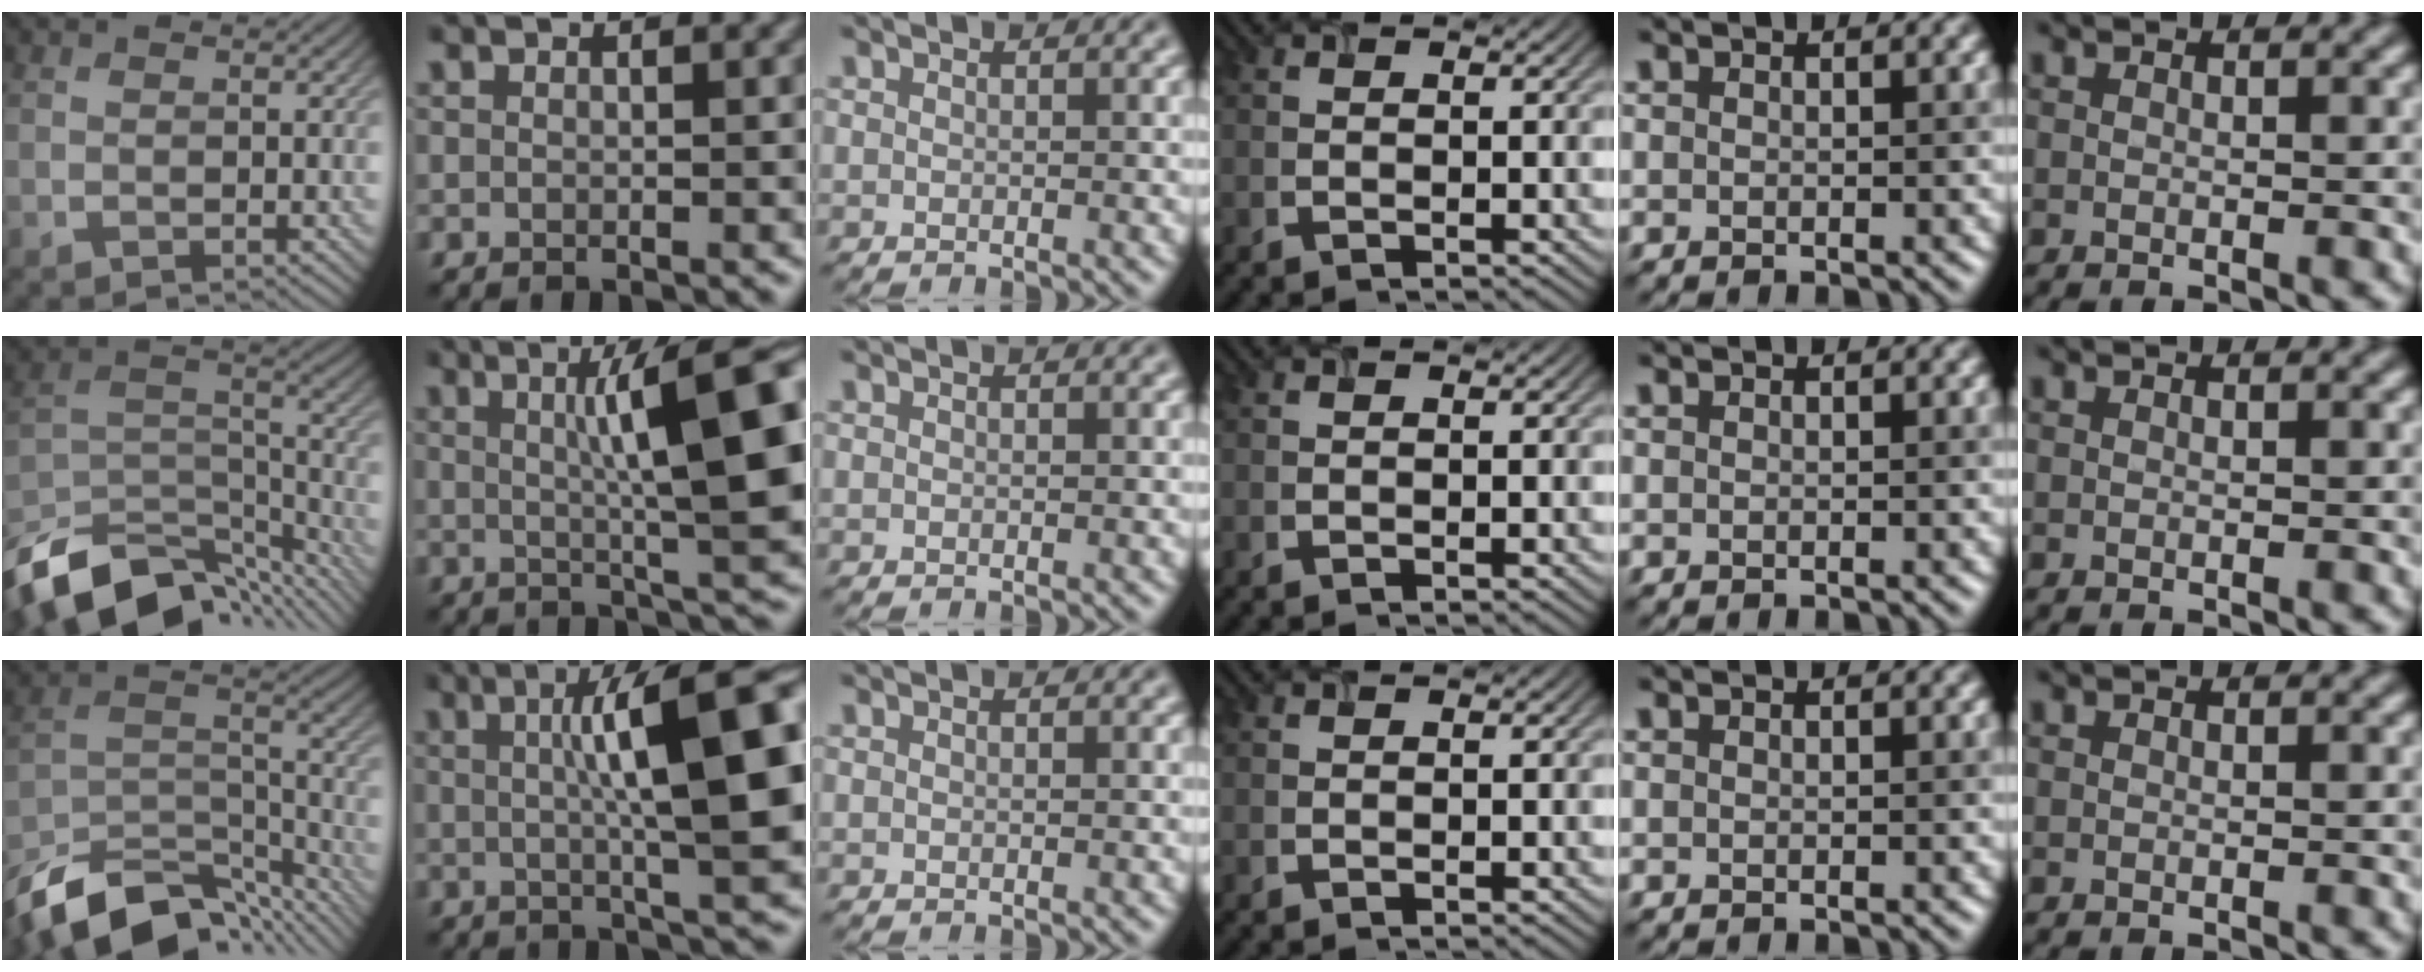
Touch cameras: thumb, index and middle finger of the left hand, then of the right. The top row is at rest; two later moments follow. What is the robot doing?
{"motion": "open", "object": "airpods case & airpods"}